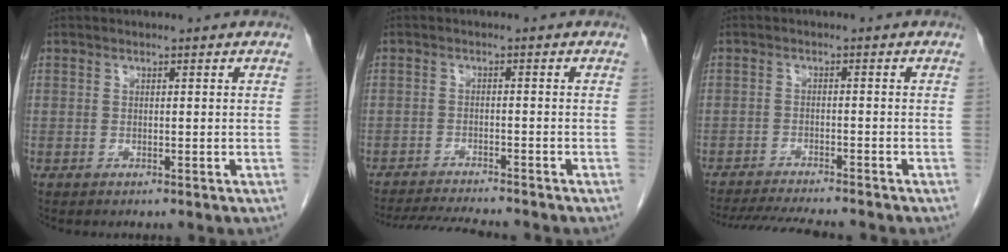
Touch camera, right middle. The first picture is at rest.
{"total": 9.5, "force": [-8.8, 0.4, 3.4], "torque": [-0.054, -0.014, -0.134]}
{"total": 11.5, "force": [-10.4, 1.0, 4.8], "torque": [-0.072, -0.016, -0.151]}